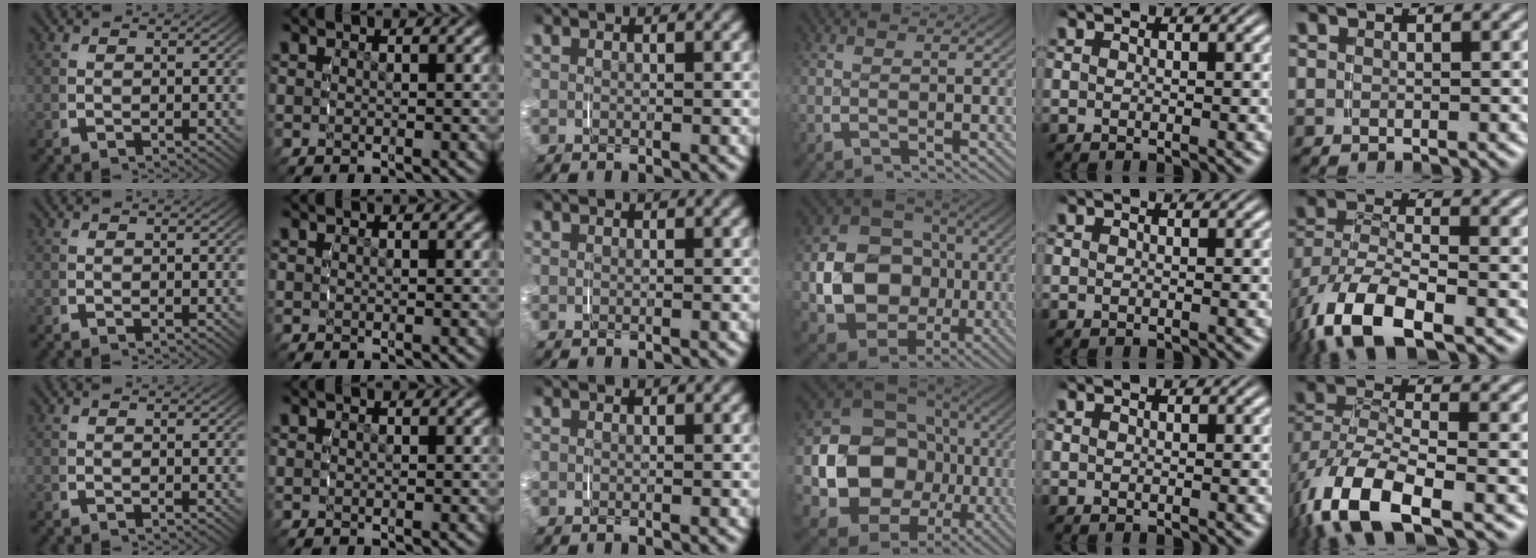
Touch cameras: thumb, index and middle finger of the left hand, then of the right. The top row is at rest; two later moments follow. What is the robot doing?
{"motion": "grasp_and_lifting", "object": "paper"}